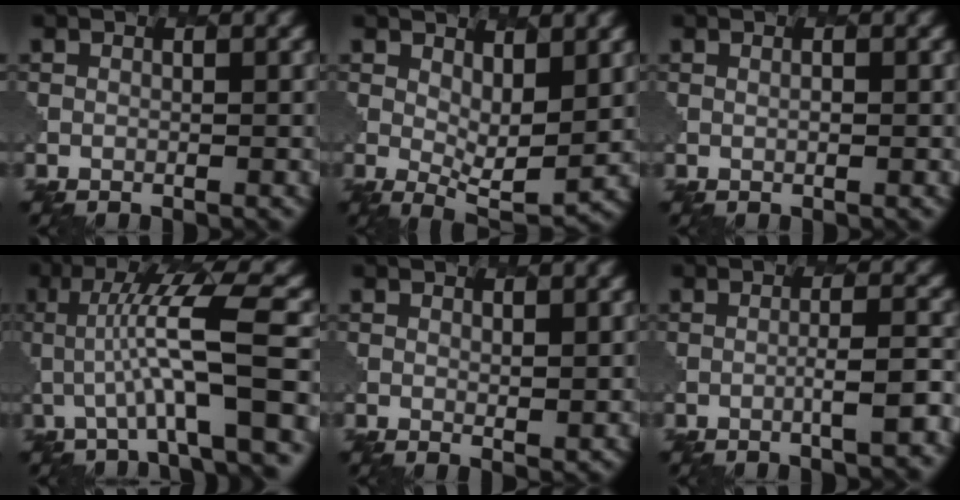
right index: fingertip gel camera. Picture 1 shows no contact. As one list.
[{"total": 4.1, "force": [1.5, 1.7, 3.4], "torque": [-0.057, -0.011, 0.029]}, {"total": 0.6, "force": [0.5, 0.1, 0.3], "torque": [-0.004, 0.001, 0.007]}, {"total": 7.3, "force": [-0.4, 0.9, 7.3], "torque": [-0.125, 0.010, -0.006]}, {"total": 1.3, "force": [1.1, 0.4, 0.7], "torque": [-0.011, -0.007, 0.021]}, {"total": 2.4, "force": [-0.9, 0.3, 2.2], "torque": [-0.032, 0.013, -0.024]}]